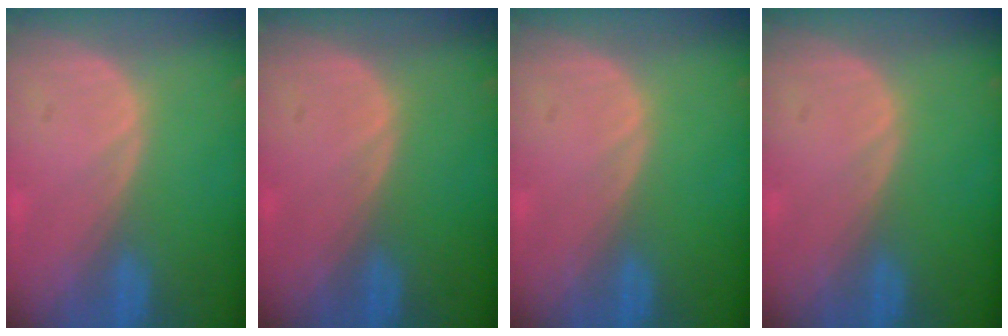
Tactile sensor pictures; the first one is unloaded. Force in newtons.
{"total": 0.0}
{"total": 0.0}
{"total": 0.0}